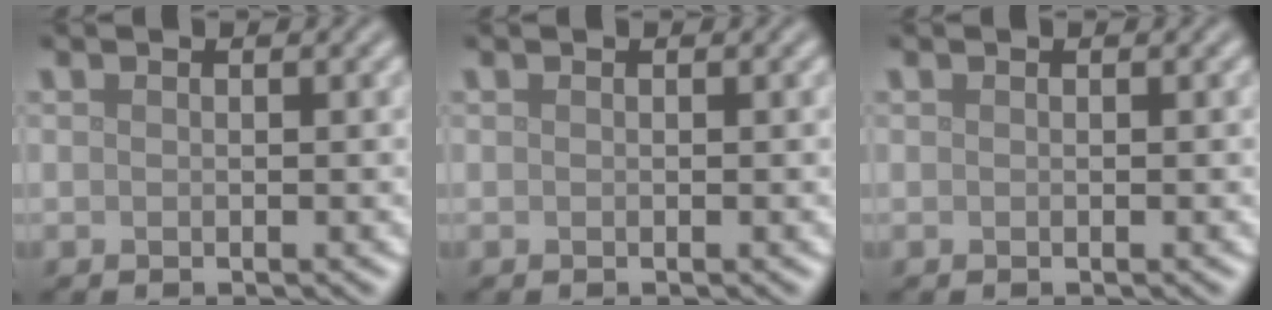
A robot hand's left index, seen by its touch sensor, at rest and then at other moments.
{"total": 0.0}
{"total": 0.0}